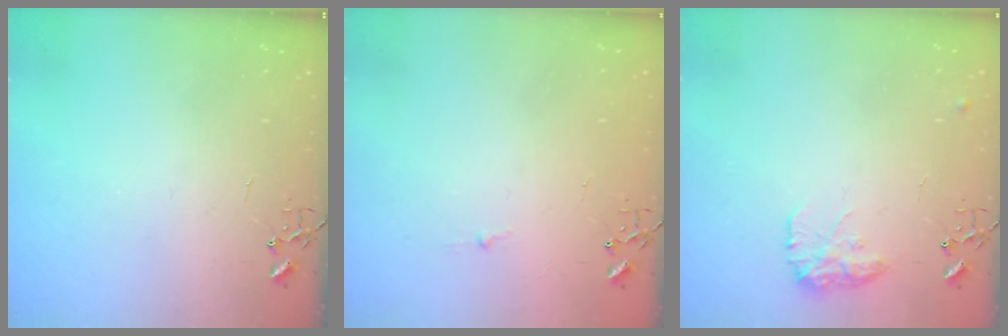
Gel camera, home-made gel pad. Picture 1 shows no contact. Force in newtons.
{"total": 2.7, "press": 2.7, "slide": 0.3}
{"total": 10.8, "press": 10.8, "slide": 0.6}